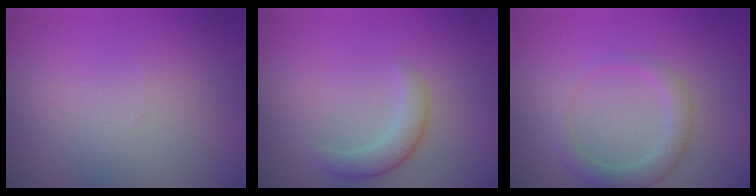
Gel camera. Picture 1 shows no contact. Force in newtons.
{"total": 2.5, "press": 2.5, "slide": 0.2}
{"total": 2.6, "press": 2.6, "slide": 0.4}